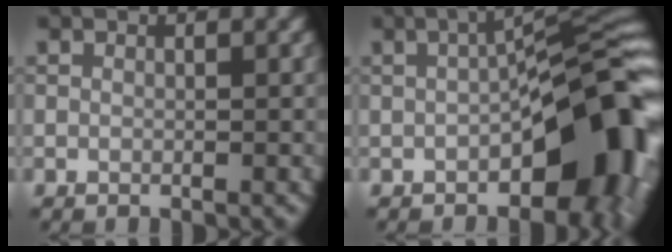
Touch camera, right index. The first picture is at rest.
{"total": 11.2, "force": [-3.2, 4.6, 9.7], "torque": [-0.108, 0.018, -0.057]}